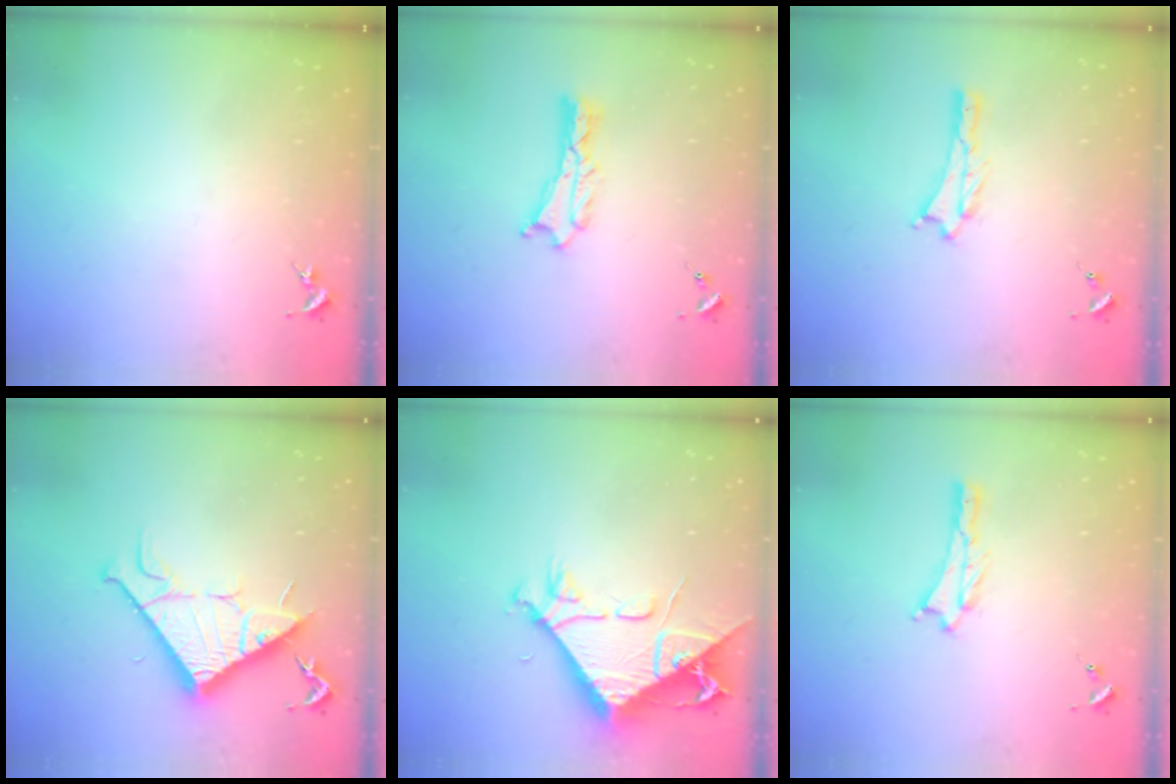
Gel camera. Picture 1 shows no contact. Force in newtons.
{"total": 1.1, "press": 1.1, "slide": 0.2}
{"total": 0.9, "press": 0.9, "slide": 0.2}
{"total": 11.4, "press": 11.4, "slide": 0.1}
{"total": 9.8, "press": 9.7, "slide": 1.1}
{"total": 0.9, "press": 0.9, "slide": 0.2}